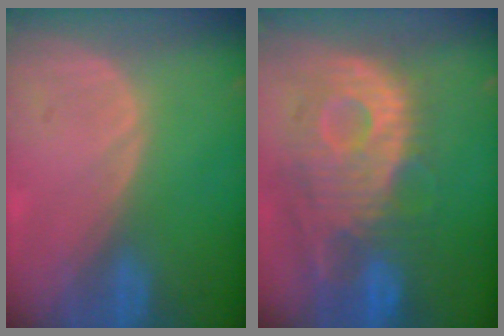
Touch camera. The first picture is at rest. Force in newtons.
{"total": 12.0, "press": 10.8, "slide": 5.3}